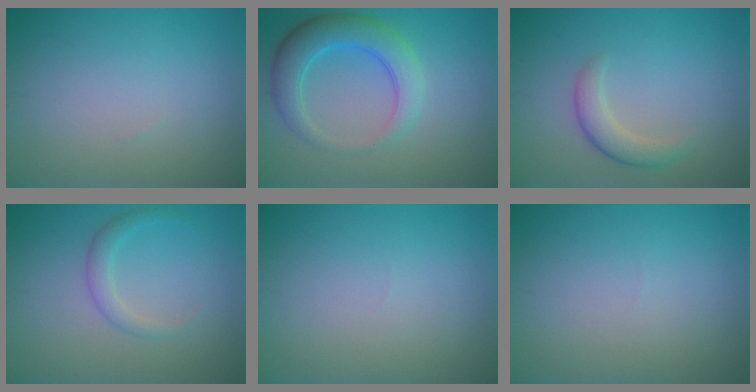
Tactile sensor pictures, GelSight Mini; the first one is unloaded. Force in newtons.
{"total": 5.0, "press": 5.0, "slide": 0.3}
{"total": 2.5, "press": 2.5, "slide": 0.2}
{"total": 1.8, "press": 1.8, "slide": 0.1}
{"total": 0.0}
{"total": 0.0}